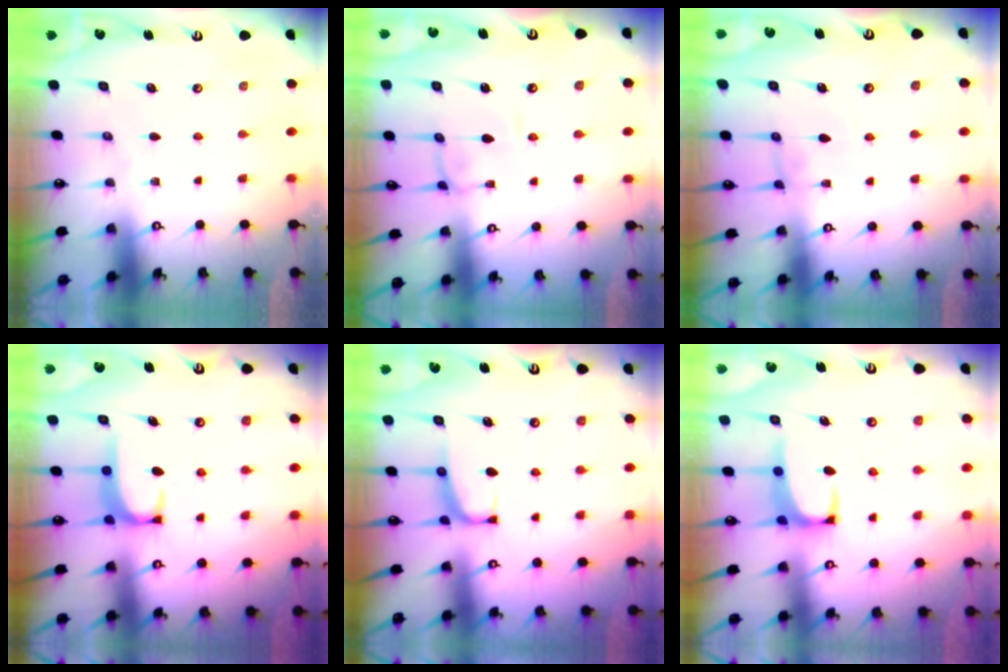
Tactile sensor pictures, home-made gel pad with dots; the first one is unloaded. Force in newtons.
{"total": 2.6, "press": 2.6, "slide": 0.1}
{"total": 2.2, "press": 2.2, "slide": 0.2}
{"total": 1.8, "press": 1.7, "slide": 0.6}
{"total": 1.5, "press": 1.3, "slide": 0.7}
{"total": 0.8, "press": 0.6, "slide": 0.6}